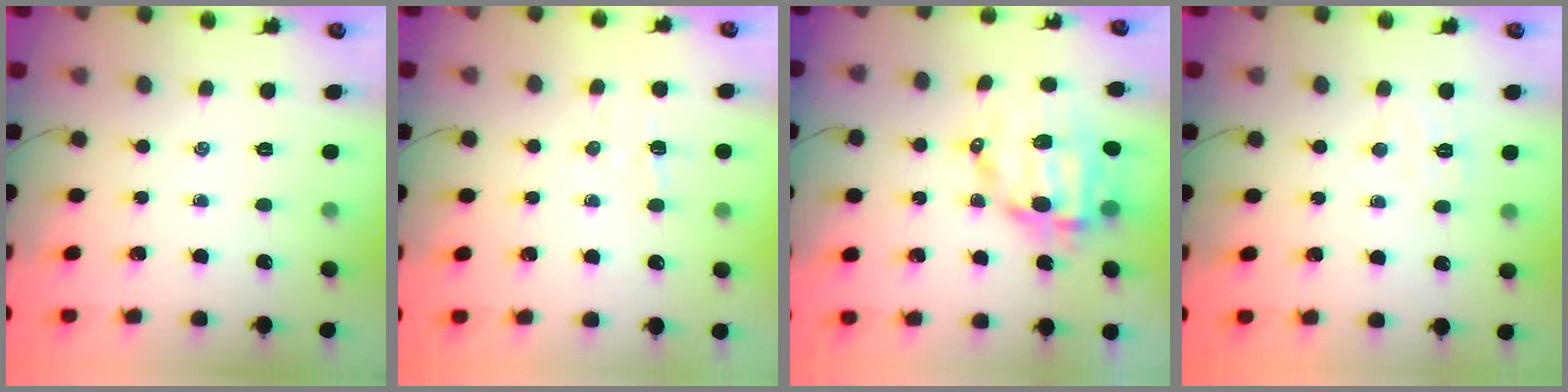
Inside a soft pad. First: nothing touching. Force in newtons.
{"total": 2.5, "press": 2.4, "slide": 0.7}
{"total": 12.1, "press": 11.8, "slide": 2.5}
{"total": 4.5, "press": 4.3, "slide": 1.0}